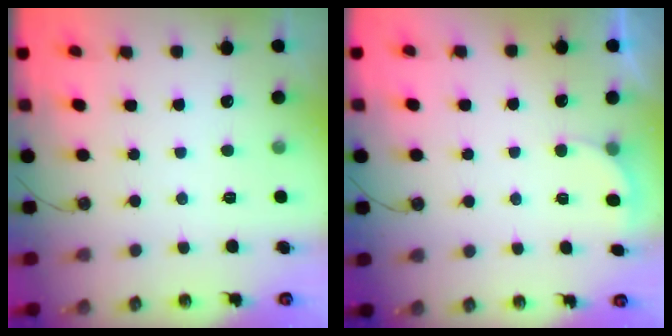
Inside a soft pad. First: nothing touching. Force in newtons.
{"total": 2.4, "press": 2.2, "slide": 1.0}